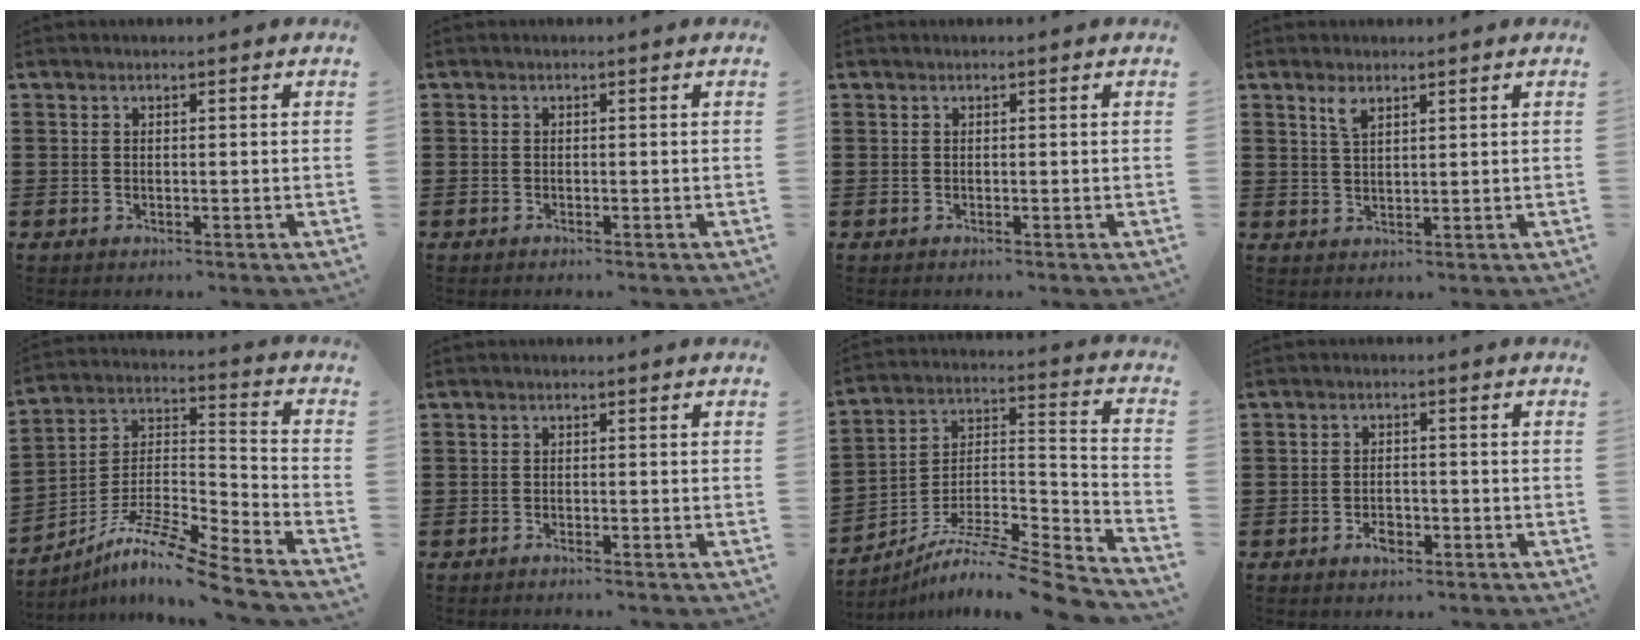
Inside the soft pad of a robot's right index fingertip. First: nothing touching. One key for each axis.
{"total": 0.5, "fx": -0.5, "fy": 0.0, "fz": 0.1, "tx": -0.002, "ty": -0.003, "tz": -0.010}
{"total": 0.0}
{"total": 2.7, "fx": 1.7, "fy": 1.0, "fz": 1.8, "tx": -0.042, "ty": 0.004, "tz": 0.031}
{"total": 9.4, "fx": -8.0, "fy": 0.2, "fz": 5.0, "tx": -0.098, "ty": -0.001, "tz": -0.163}
{"total": 0.9, "fx": -0.9, "fy": -0.1, "fz": 0.2, "tx": -0.005, "ty": -0.001, "tz": -0.017}
{"total": 8.7, "fx": -7.4, "fy": 1.3, "fz": 4.3, "tx": -0.074, "ty": 0.006, "tz": -0.147}
{"total": 2.9, "fx": -1.4, "fy": 1.6, "fz": 2.0, "tx": -0.038, "ty": 0.003, "tz": -0.026}